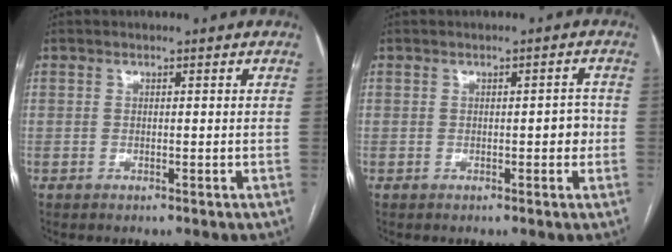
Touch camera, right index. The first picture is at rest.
{"total": 2.2, "force": [-0.3, 1.0, 2.0], "torque": [-0.018, 0.007, -0.004]}